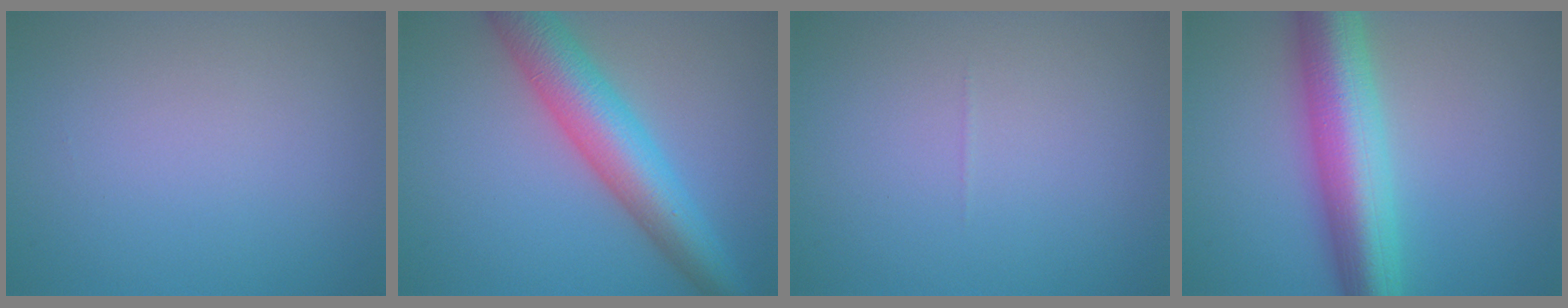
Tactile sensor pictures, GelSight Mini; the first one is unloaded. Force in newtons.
{"total": 7.6, "press": 7.6, "slide": 0.1}
{"total": 0.0}
{"total": 9.5, "press": 9.5, "slide": 0.1}